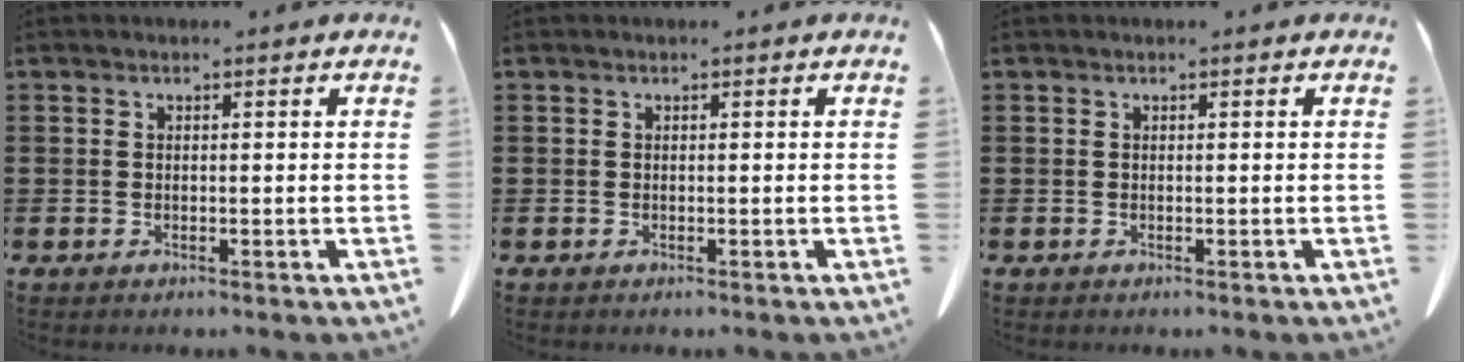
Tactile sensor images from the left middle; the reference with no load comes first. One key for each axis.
{"total": 0.0}
{"total": 0.0}